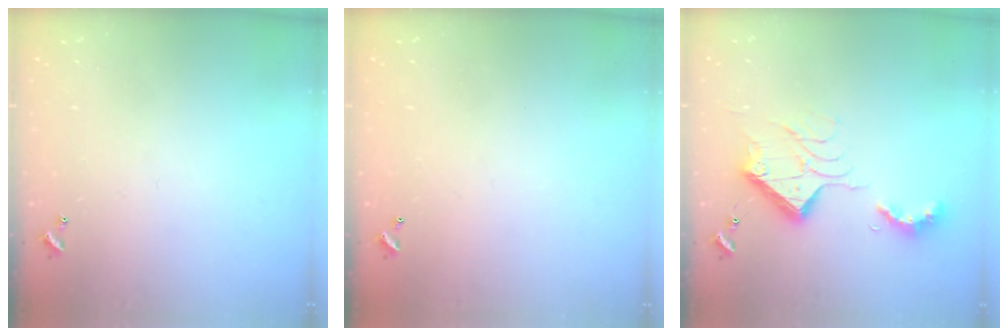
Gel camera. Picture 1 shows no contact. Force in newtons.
{"total": 2.9, "press": 2.9, "slide": 0.1}
{"total": 14.8, "press": 14.8, "slide": 1.3}